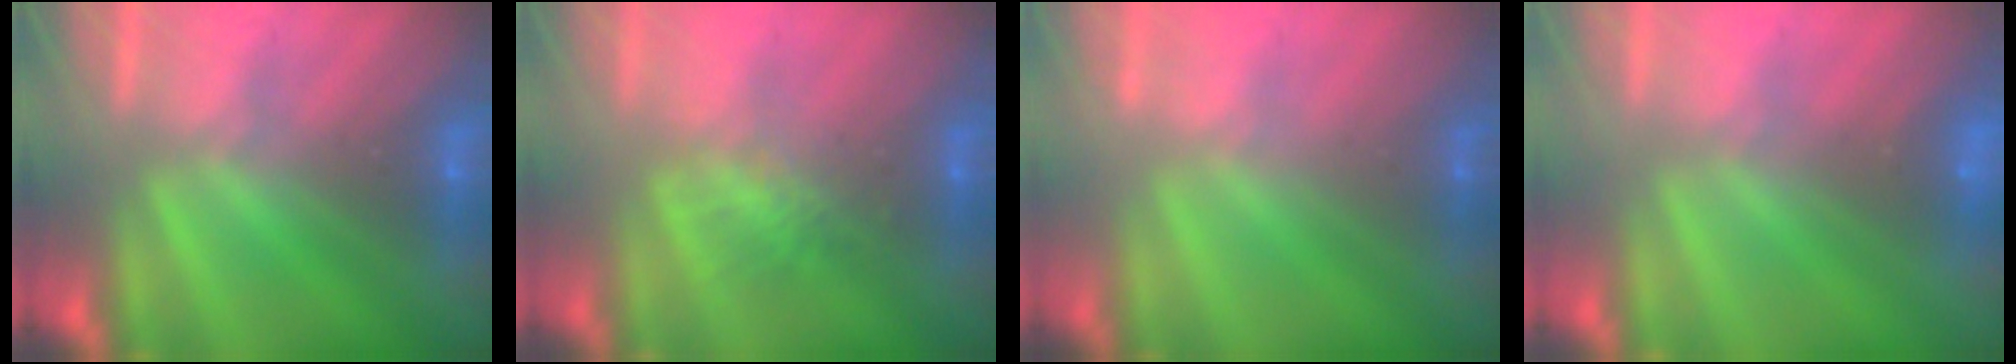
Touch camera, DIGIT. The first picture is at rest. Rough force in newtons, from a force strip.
{"total": 2.8}
{"total": 2.4}
{"total": 2.3}